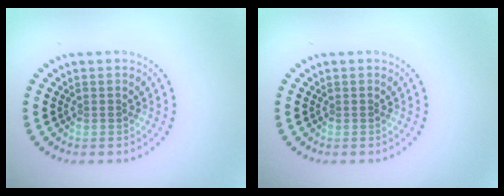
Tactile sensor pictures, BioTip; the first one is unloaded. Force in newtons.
{"total": 0.0}